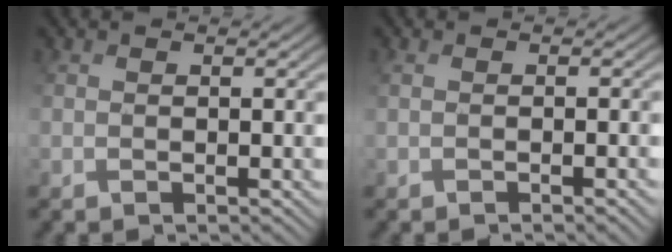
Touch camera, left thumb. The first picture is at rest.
{"total": 1.5, "force": [-0.5, 0.0, 1.4], "torque": [-0.011, 0.010, -0.012]}